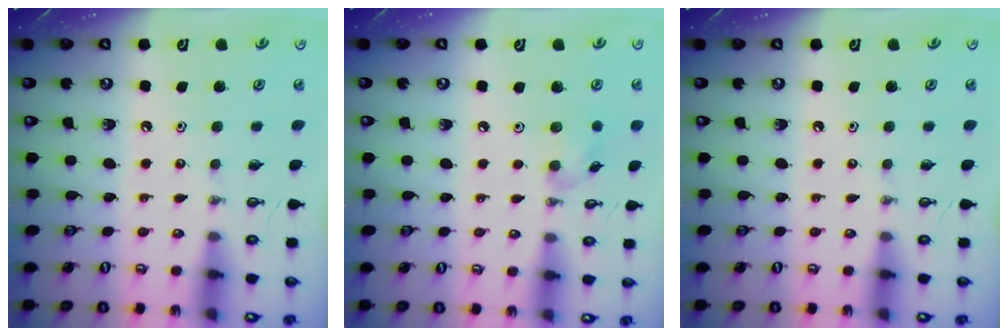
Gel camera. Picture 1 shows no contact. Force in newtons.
{"total": 6.5, "press": 6.4, "slide": 0.7}
{"total": 0.0}